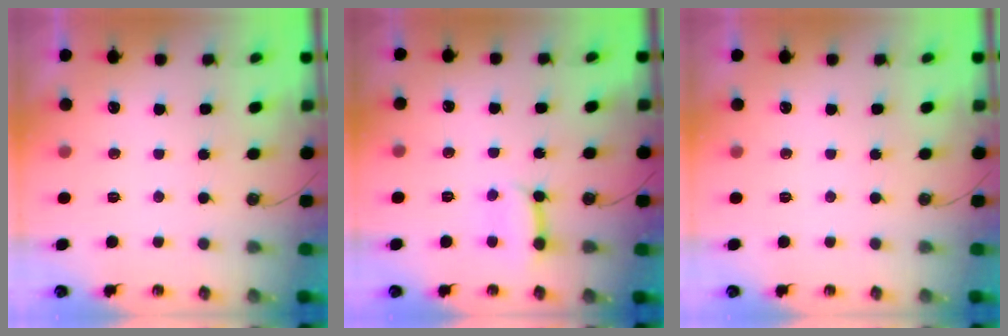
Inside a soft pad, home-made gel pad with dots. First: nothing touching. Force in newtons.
{"total": 7.2, "press": 7.2, "slide": 0.7}
{"total": 0.0}